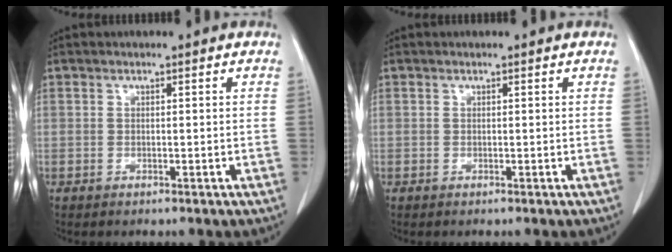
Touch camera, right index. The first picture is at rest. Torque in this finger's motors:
{"motor_torque": [0.01, -0.01, 0.00, 0.00]}